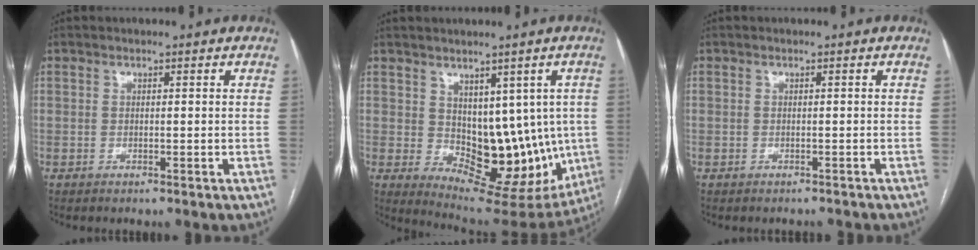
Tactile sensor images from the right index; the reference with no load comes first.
{"total": 13.9, "force": [-0.2, 8.4, 11.0], "torque": [-0.125, -0.001, 0.022]}
{"total": 1.5, "force": [-1.3, 0.7, -0.2], "torque": [0.002, 0.001, -0.017]}